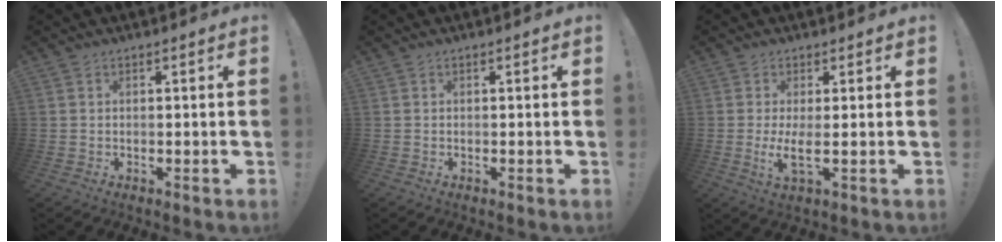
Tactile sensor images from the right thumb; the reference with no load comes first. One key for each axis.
{"total": 0.0}
{"total": 5.2, "fx": 0.8, "fy": 0.4, "fz": 5.1, "tx": -0.091, "ty": -0.025, "tz": 0.012}